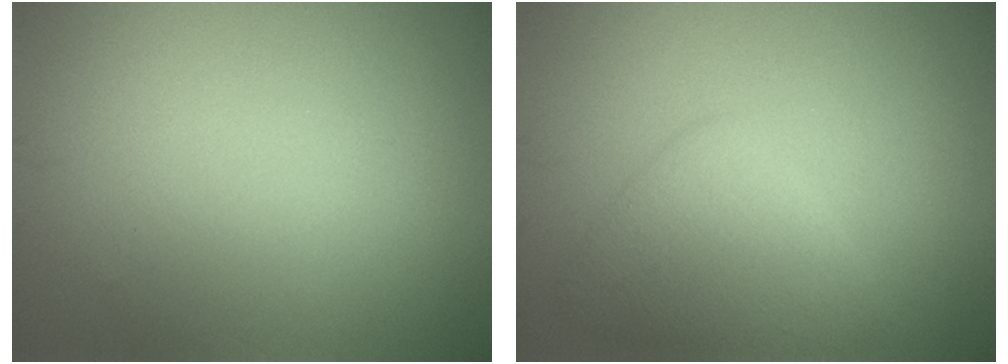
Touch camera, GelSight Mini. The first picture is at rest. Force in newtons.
{"total": 3.6, "press": 3.6, "slide": 0.3}